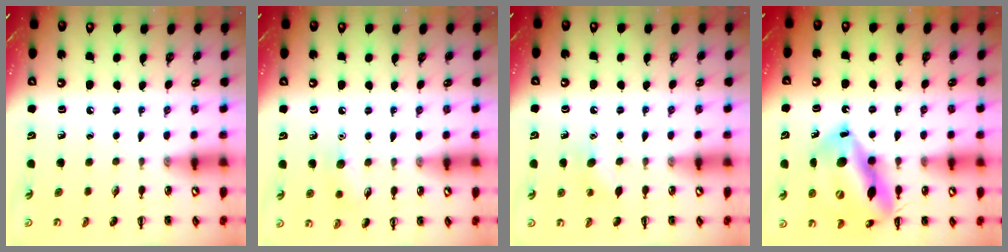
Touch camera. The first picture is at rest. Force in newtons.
{"total": 7.0, "press": 6.8, "slide": 1.6}
{"total": 5.1, "press": 4.9, "slide": 1.5}
{"total": 17.5, "press": 16.9, "slide": 4.7}